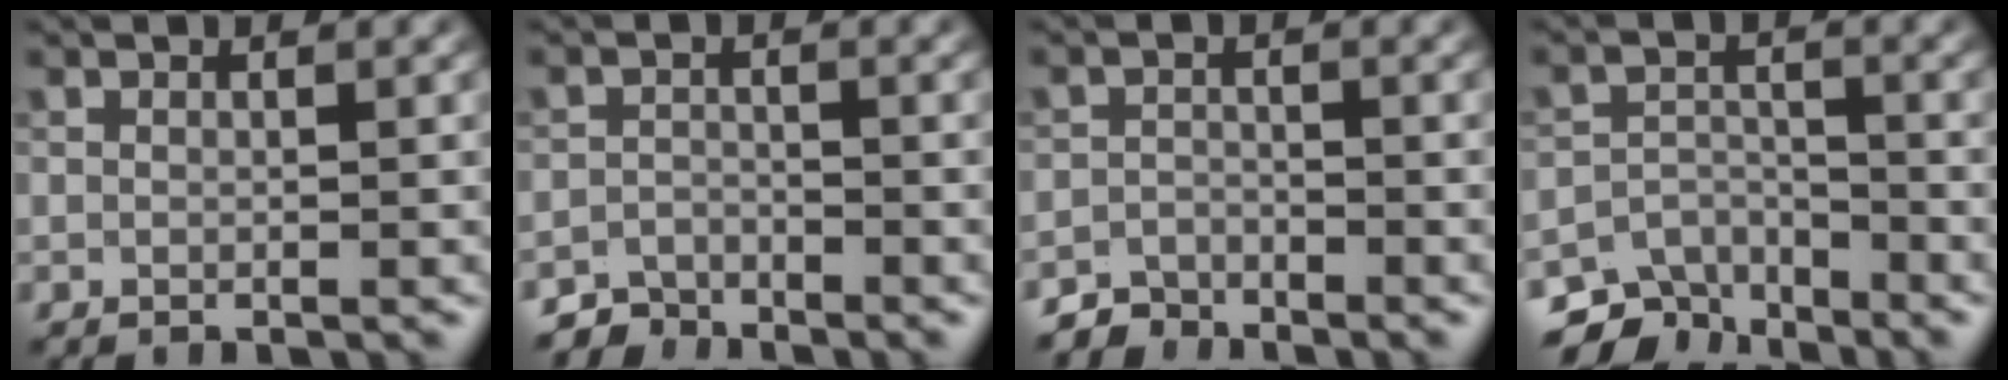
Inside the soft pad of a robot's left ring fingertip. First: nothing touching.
{"total": 2.7, "force": [-2.6, 0.7, -0.1], "torque": [0.005, -0.001, -0.050]}
{"total": 2.4, "force": [-2.3, 0.7, -0.1], "torque": [0.007, 0.001, -0.046]}
{"total": 5.9, "force": [-5.1, 2.7, 1.3], "torque": [-0.009, -0.015, -0.083]}